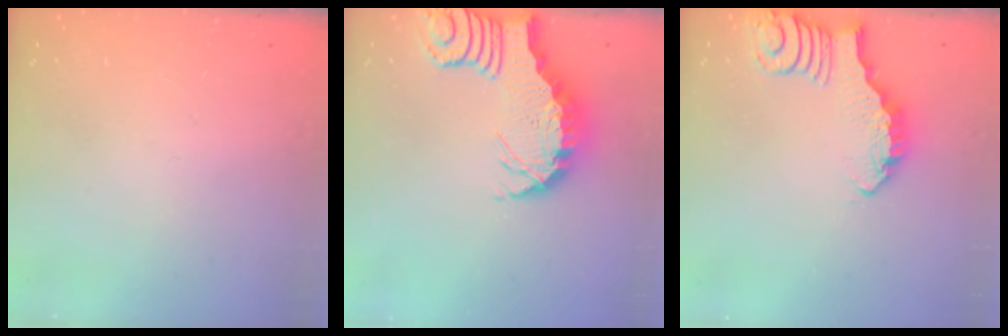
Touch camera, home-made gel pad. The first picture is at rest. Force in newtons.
{"total": 3.4, "press": 3.4, "slide": 0.5}
{"total": 4.2, "press": 4.2, "slide": 0.3}